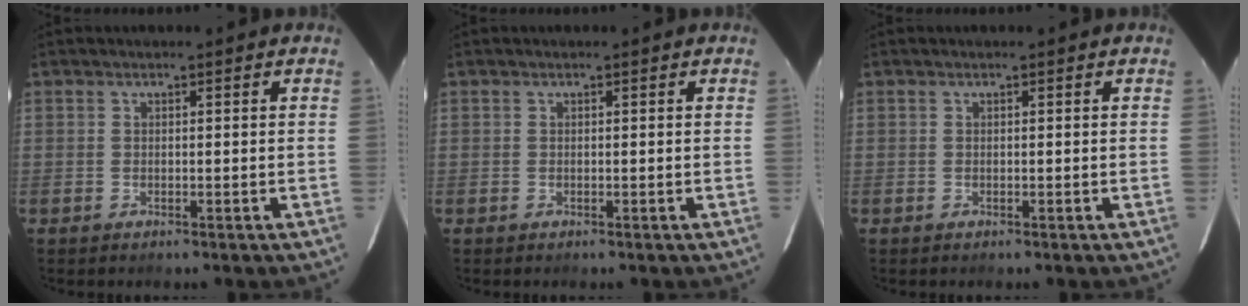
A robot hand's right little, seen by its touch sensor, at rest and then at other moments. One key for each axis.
{"total": 0.0}
{"total": 0.0}